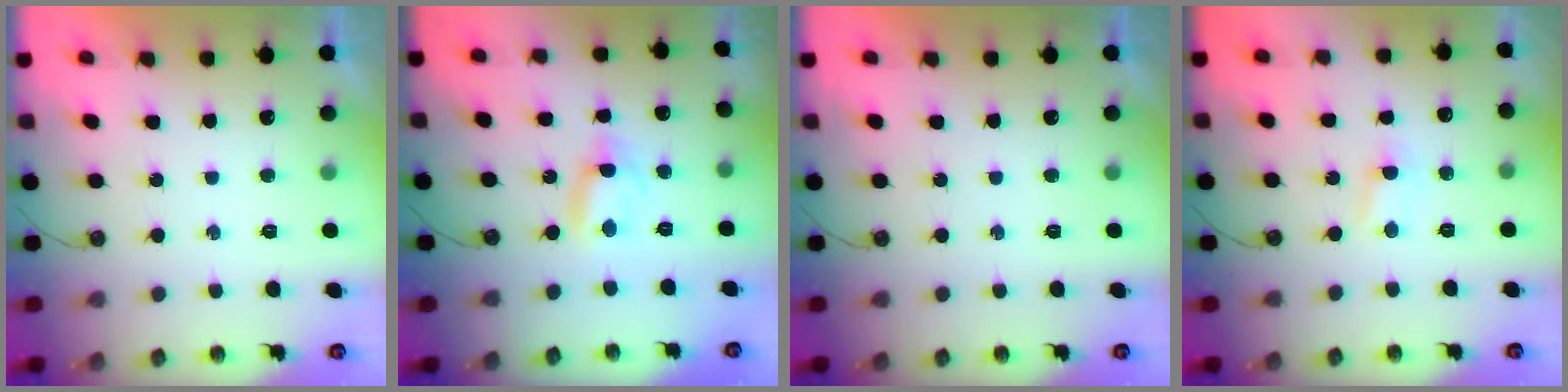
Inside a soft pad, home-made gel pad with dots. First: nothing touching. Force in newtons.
{"total": 2.8, "press": 2.8, "slide": 0.2}
{"total": 0.0}
{"total": 2.7, "press": 2.7, "slide": 0.4}